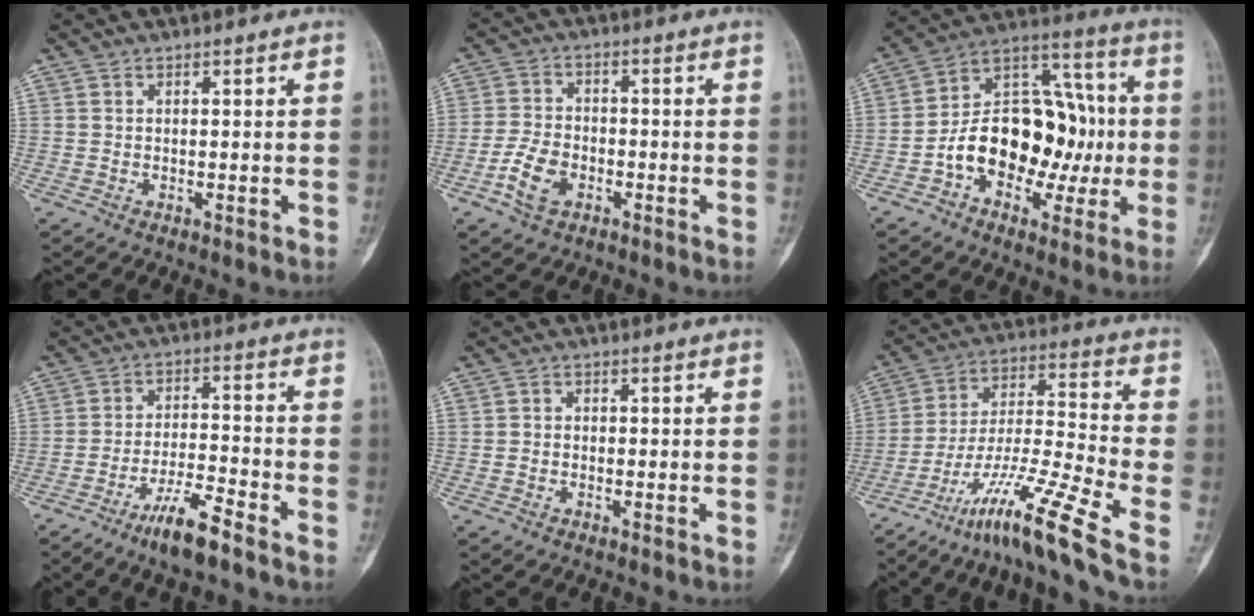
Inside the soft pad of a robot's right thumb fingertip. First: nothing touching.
{"total": 6.9, "force": [-3.1, 4.3, 4.4], "torque": [-0.086, 0.016, -0.063]}
{"total": 19.5, "force": [-3.0, 13.3, 14.0], "torque": [-0.180, 0.055, -0.046]}
{"total": 8.6, "force": [-6.1, 0.9, 6.0], "torque": [-0.118, 0.030, -0.113]}
{"total": 1.0, "force": [-0.3, 0.9, 0.4], "torque": [0.002, 0.004, -0.010]}
{"total": 18.5, "force": [-11.7, 0.3, 14.4], "torque": [-0.299, 0.059, -0.205]}